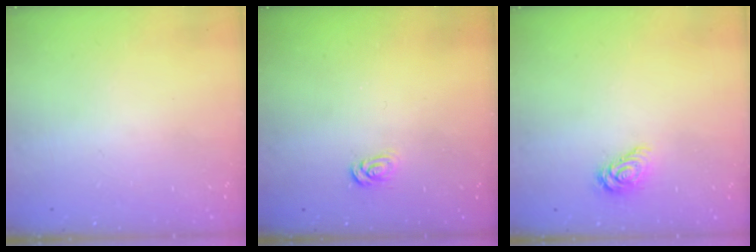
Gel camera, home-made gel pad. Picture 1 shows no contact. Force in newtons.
{"total": 2.7, "press": 2.7, "slide": 0.3}
{"total": 6.0, "press": 6.0, "slide": 0.3}